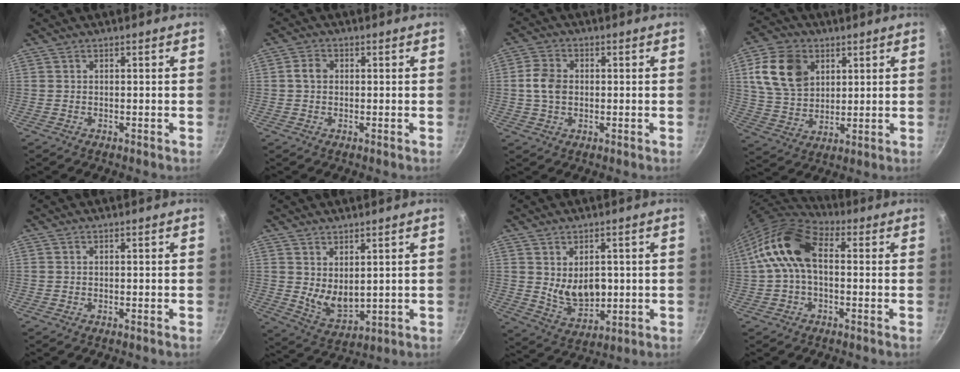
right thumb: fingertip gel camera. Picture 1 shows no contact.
{"total": 2.7, "force": [0.2, 2.2, 1.6], "torque": [-0.024, 0.009, -0.001]}
{"total": 5.9, "force": [0.1, 4.4, 3.9], "torque": [-0.068, 0.009, -0.003]}
{"total": 13.9, "force": [4.8, 10.2, 8.2], "torque": [-0.132, -0.009, 0.092]}
{"total": 0.0}
{"total": 6.7, "force": [2.8, 3.6, 4.9], "torque": [-0.075, -0.033, 0.065]}
{"total": 8.2, "force": [1.0, 5.5, 6.0], "torque": [-0.081, -0.027, 0.033]}
{"total": 12.7, "force": [0.9, 7.7, 10.0], "torque": [-0.178, 0.034, -0.001]}